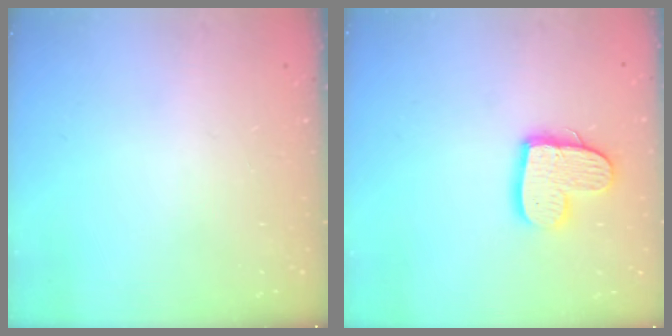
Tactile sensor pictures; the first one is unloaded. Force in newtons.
{"total": 12.5, "press": 12.4, "slide": 1.1}